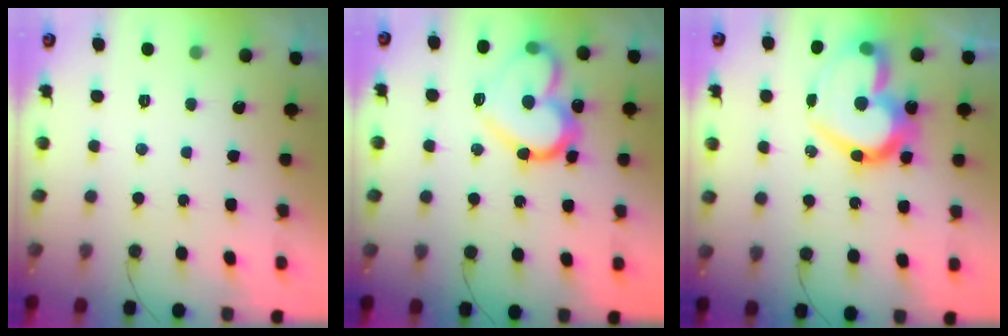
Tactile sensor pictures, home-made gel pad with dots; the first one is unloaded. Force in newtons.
{"total": 18.6, "press": 18.6, "slide": 1.5}
{"total": 22.3, "press": 22.2, "slide": 1.7}